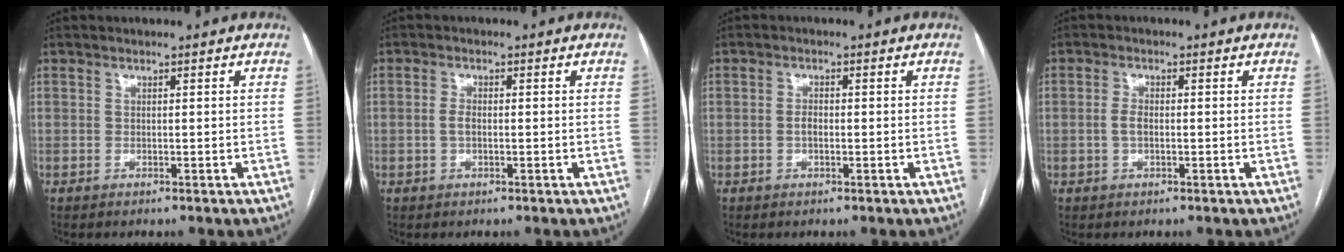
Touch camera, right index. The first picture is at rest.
{"total": 1.7, "force": [-0.2, 0.7, 1.5], "torque": [-0.033, 0.003, -0.002]}
{"total": 1.4, "force": [-0.3, 0.7, 1.2], "torque": [-0.024, 0.003, -0.004]}
{"total": 1.9, "force": [-0.2, 0.8, 1.7], "torque": [-0.038, 0.003, -0.003]}